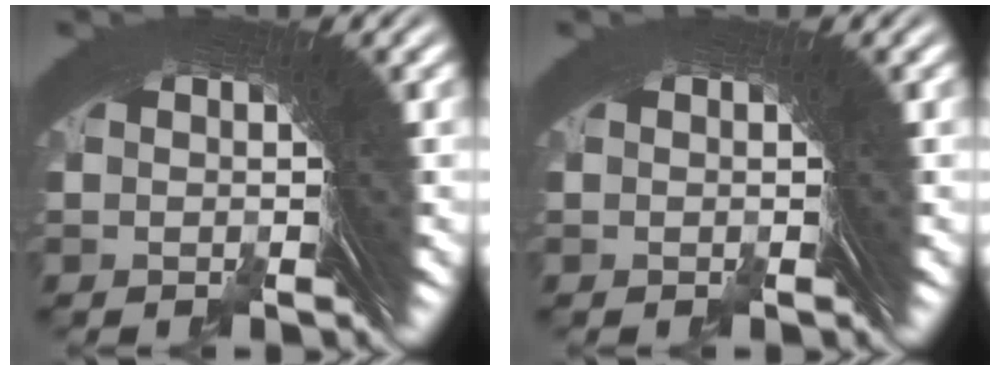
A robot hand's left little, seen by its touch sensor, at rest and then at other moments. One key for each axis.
{"total": 0.0}